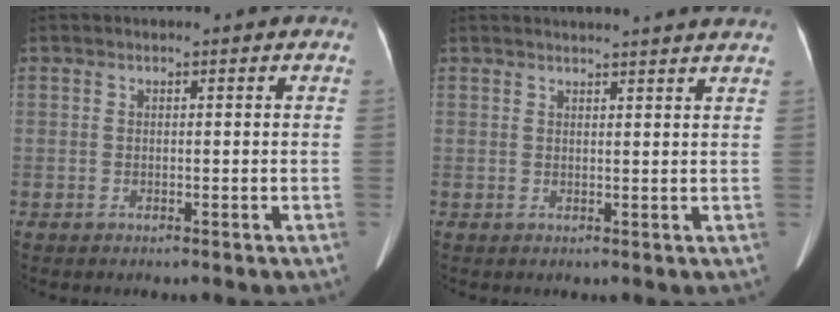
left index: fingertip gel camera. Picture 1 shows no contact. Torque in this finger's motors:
{"motor_torque": [0.64, -0.81, 0.07, 0.04]}